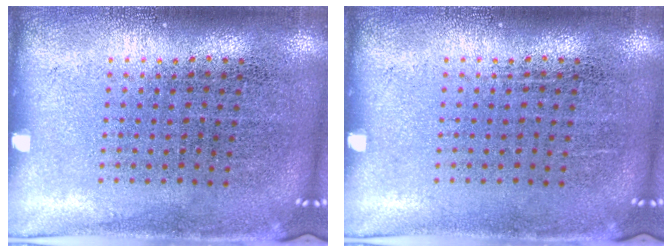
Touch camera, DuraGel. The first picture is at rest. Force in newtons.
{"total": 0.0}